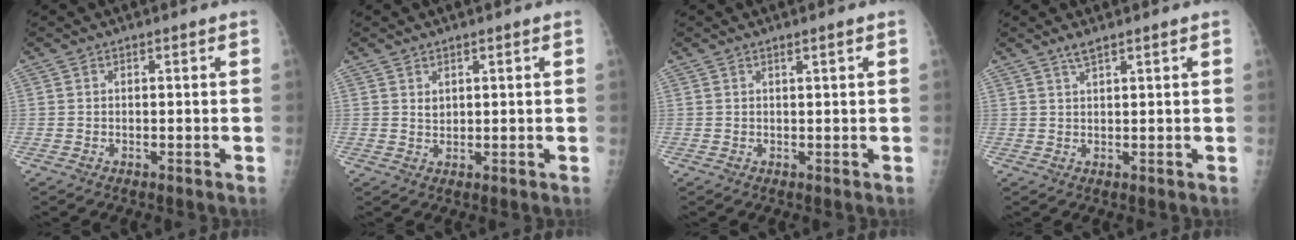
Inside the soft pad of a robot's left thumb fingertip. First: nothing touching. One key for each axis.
{"total": 1.7, "fx": 1.1, "fy": 0.9, "fz": 0.9, "tx": -0.007, "ty": -0.009, "tz": 0.024}
{"total": 1.2, "fx": 0.7, "fy": 0.0, "fz": 0.9, "tx": -0.015, "ty": -0.003, "tz": 0.014}
{"total": 2.1, "fx": 1.7, "fy": 0.1, "fz": 1.3, "tx": -0.026, "ty": -0.006, "tz": 0.035}